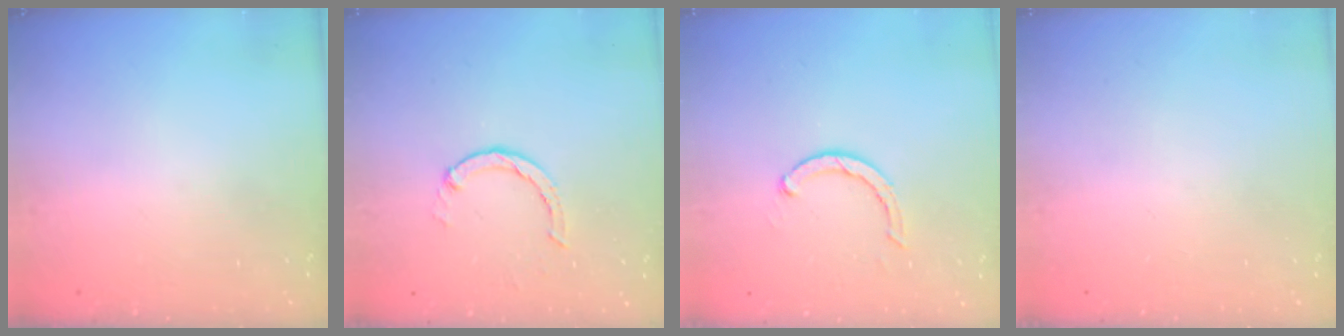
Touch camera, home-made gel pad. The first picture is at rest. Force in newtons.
{"total": 1.8, "press": 1.8, "slide": 0.2}
{"total": 2.6, "press": 2.5, "slide": 0.4}
{"total": 0.0}